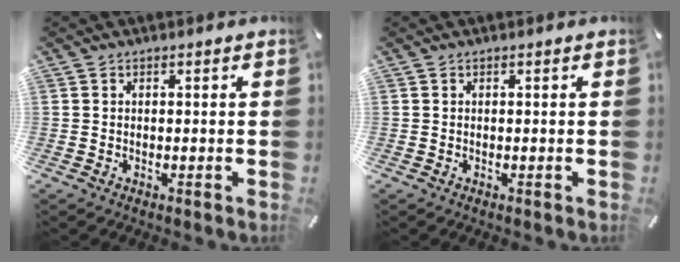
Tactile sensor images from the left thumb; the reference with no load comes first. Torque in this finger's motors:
{"motor_torque": [-0.12, -0.07, -0.05, -0.01, -0.02]}